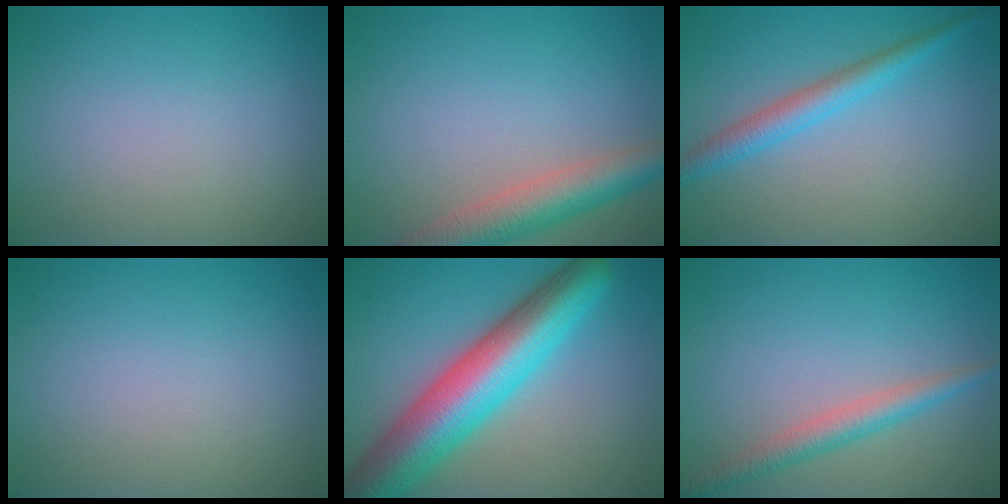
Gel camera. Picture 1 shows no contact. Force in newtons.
{"total": 5.2, "press": 5.2, "slide": 0.3}
{"total": 2.9, "press": 2.9, "slide": 0.2}
{"total": 0.0}
{"total": 10.9, "press": 10.9, "slide": 0.3}
{"total": 2.8, "press": 2.8, "slide": 0.1}